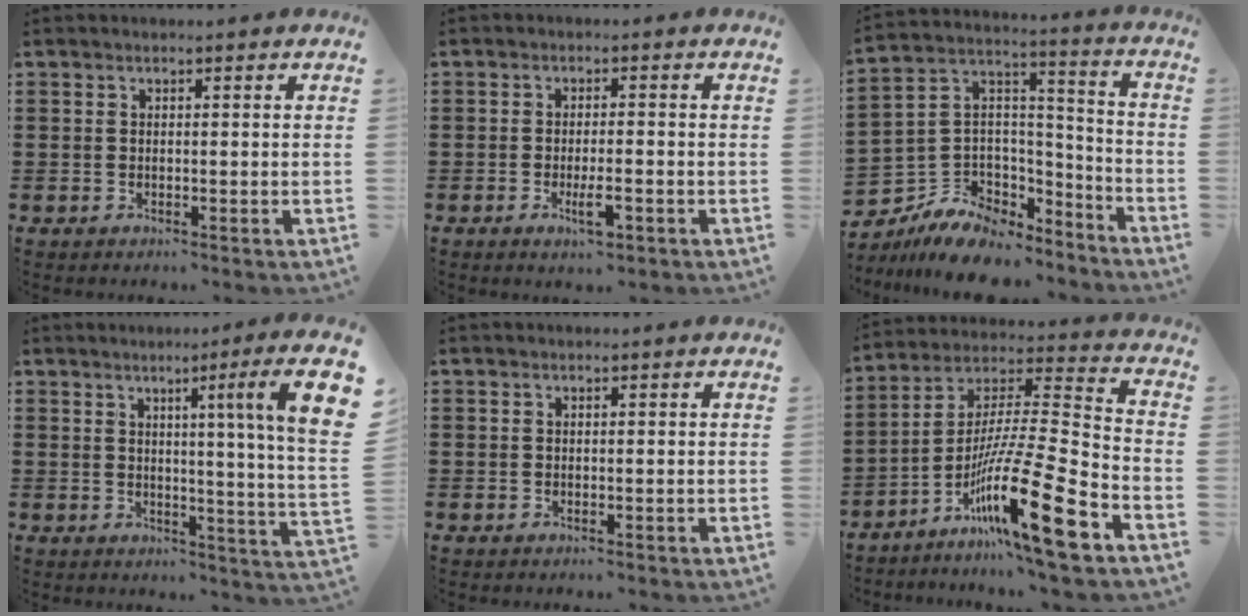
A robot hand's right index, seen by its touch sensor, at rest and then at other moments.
{"total": 3.7, "force": [-1.6, 1.1, 3.2], "torque": [-0.058, 0.000, -0.030]}
{"total": 8.8, "force": [-6.8, 5.2, 1.9], "torque": [-0.056, 0.010, -0.129]}
{"total": 8.8, "force": [3.4, -0.8, 8.0], "torque": [-0.130, -0.031, 0.043]}
{"total": 0.0}
{"total": 18.3, "force": [-10.0, 2.0, 15.2], "torque": [-0.280, 0.006, -0.176]}